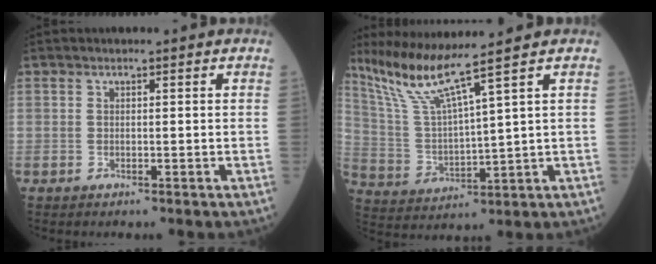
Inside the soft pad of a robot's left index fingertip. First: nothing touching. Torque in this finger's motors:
{"motor_torque": [0.67, -0.69, 0.07, 0.05]}